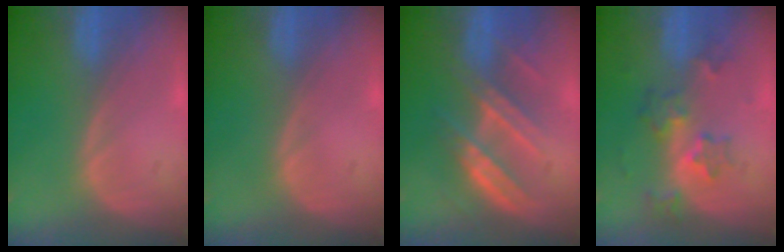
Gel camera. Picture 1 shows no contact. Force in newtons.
{"total": 0.0}
{"total": 7.2, "press": 7.0, "slide": 1.6}
{"total": 6.1, "press": 5.4, "slide": 2.8}